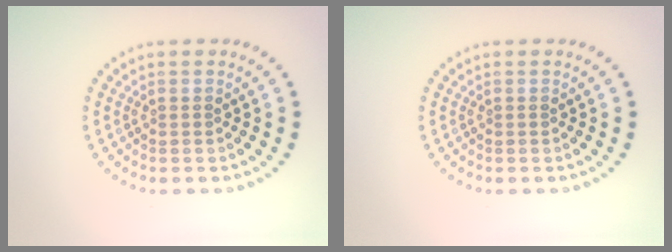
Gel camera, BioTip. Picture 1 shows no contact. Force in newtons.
{"total": 0.0}